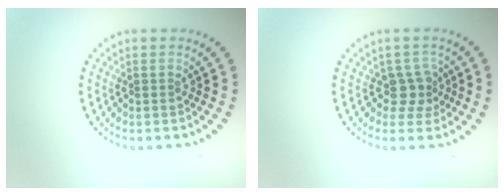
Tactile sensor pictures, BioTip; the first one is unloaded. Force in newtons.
{"total": 2.2, "press": 1.7, "slide": 1.4}